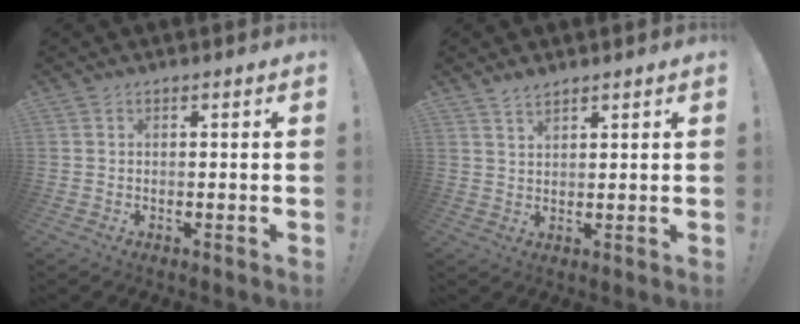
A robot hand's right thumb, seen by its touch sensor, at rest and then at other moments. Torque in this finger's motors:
{"motor_torque": [-0.32, 0.37, 0.22, 0.16, 0.01]}